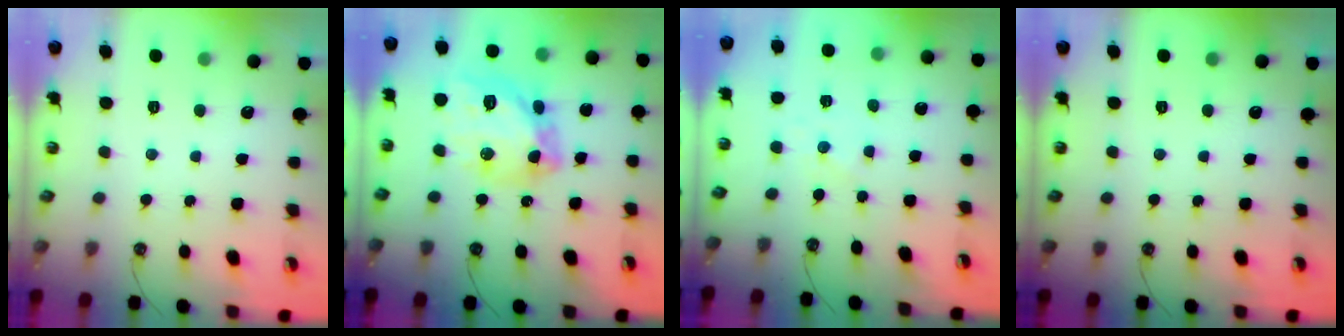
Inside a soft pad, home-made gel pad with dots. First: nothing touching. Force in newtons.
{"total": 16.8, "press": 16.8, "slide": 1.6}
{"total": 1.4, "press": 1.3, "slide": 0.4}
{"total": 0.0}